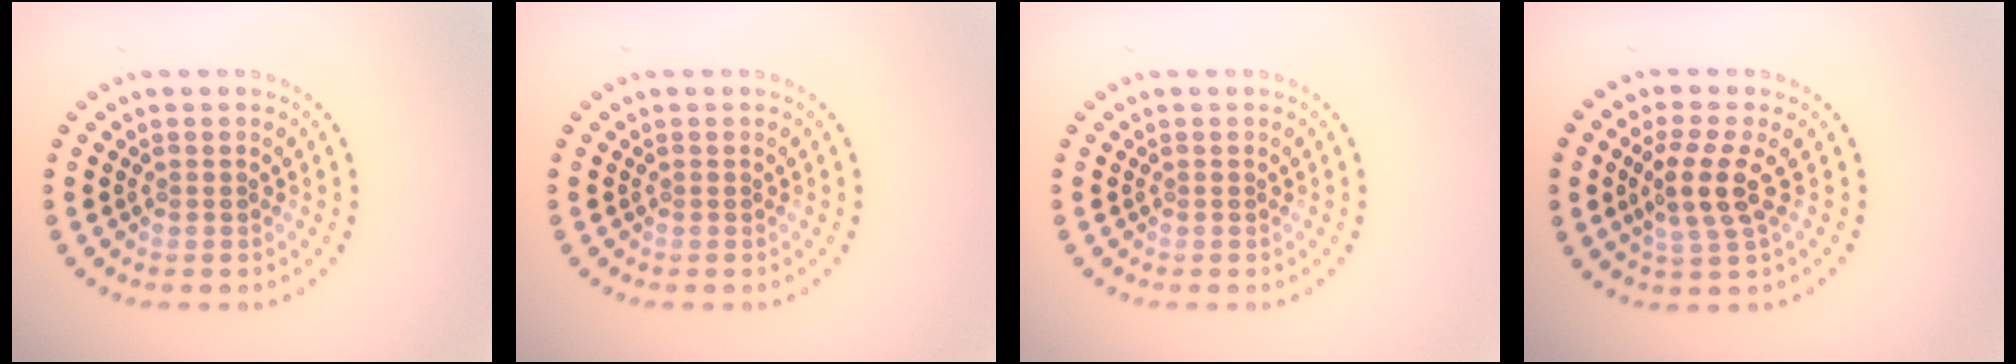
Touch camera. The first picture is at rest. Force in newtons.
{"total": 0.0}
{"total": 0.0}
{"total": 3.5, "press": 3.0, "slide": 1.7}